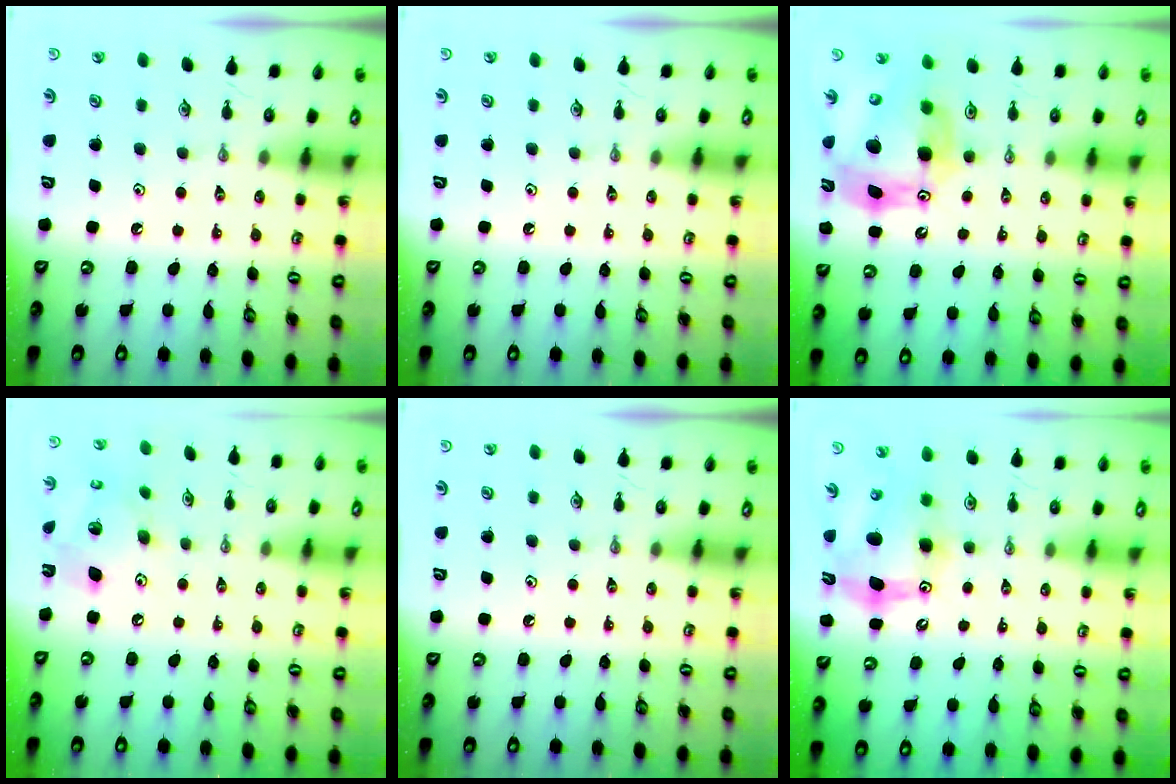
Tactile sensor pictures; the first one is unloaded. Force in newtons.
{"total": 0.0}
{"total": 15.3, "press": 15.2, "slide": 1.7}
{"total": 13.4, "press": 13.4, "slide": 1.4}
{"total": 0.0}
{"total": 11.1, "press": 10.8, "slide": 2.4}